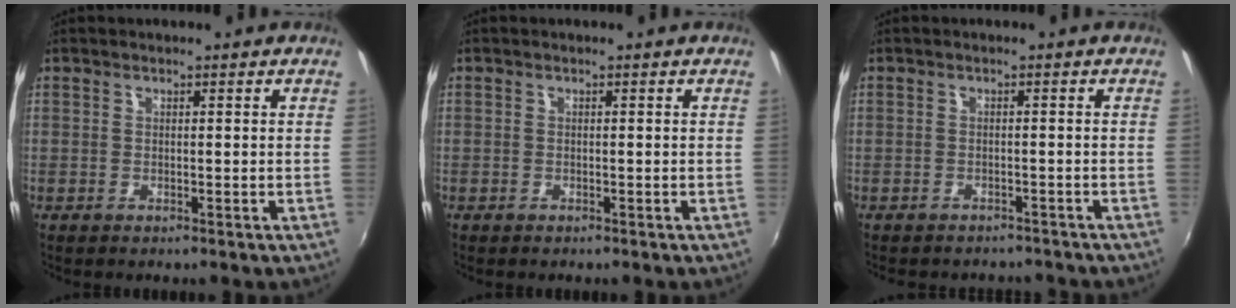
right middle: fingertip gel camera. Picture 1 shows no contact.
{"total": 0.7, "force": [-0.5, 0.5, -0.1], "torque": [-0.002, 0.003, -0.007]}
{"total": 5.9, "force": [-5.3, 2.0, 1.6], "torque": [-0.039, -0.014, -0.071]}